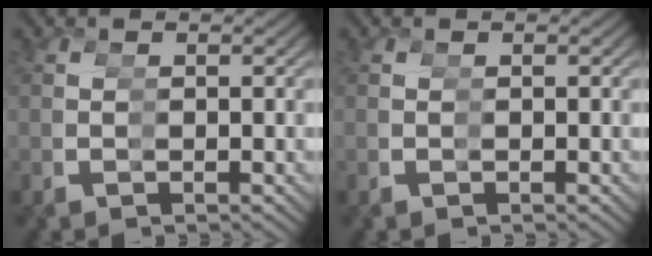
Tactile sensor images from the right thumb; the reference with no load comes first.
{"total": 0.0}